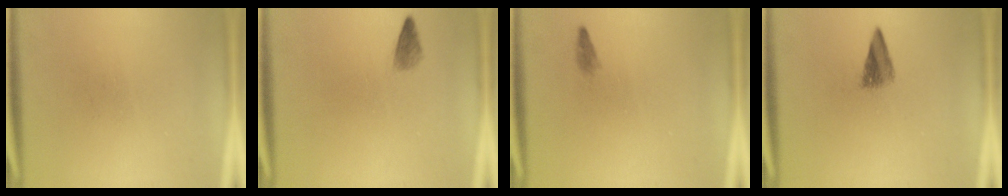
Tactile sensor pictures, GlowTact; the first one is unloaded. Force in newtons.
{"total": 1.5}
{"total": 0.8}
{"total": 2.9}